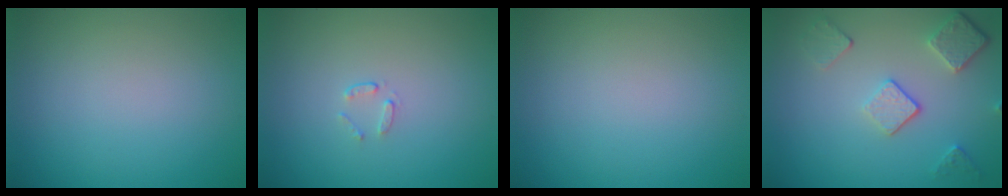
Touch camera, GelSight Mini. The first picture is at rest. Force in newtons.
{"total": 0.7, "press": 0.4, "slide": 0.6}
{"total": 0.0}
{"total": 3.6, "press": 2.9, "slide": 2.2}